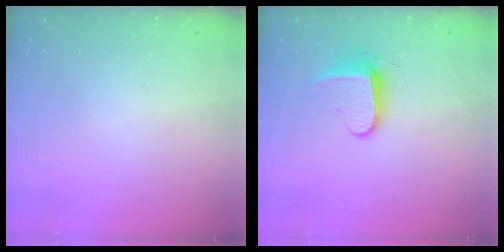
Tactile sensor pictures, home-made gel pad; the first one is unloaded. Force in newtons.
{"total": 9.0, "press": 9.0, "slide": 0.7}